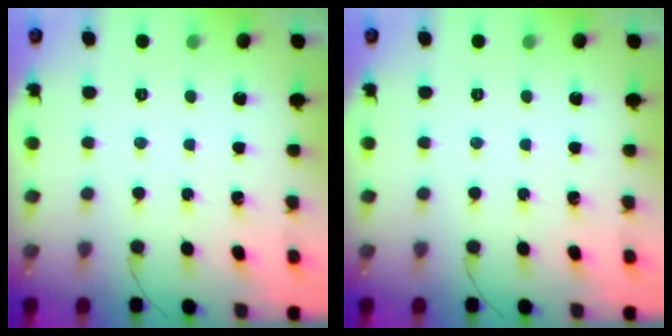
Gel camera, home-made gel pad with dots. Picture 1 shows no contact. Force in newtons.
{"total": 0.0}